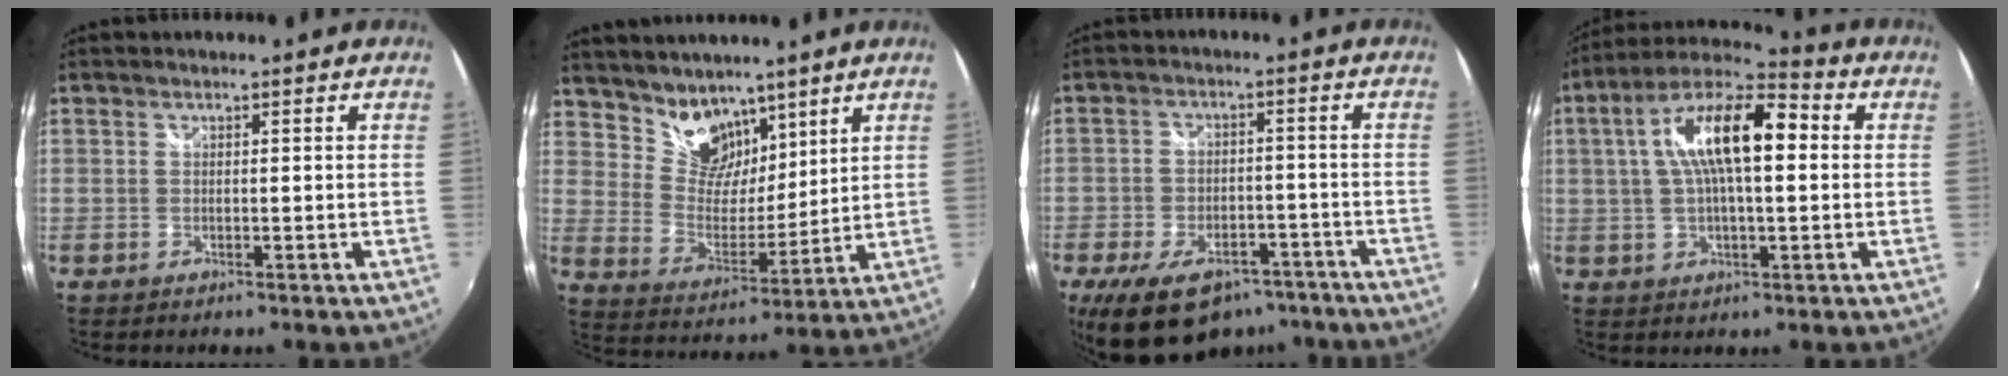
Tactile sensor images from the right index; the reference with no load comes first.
{"total": 10.9, "force": [8.1, 6.6, 3.2], "torque": [-0.058, 0.007, 0.155]}
{"total": 17.1, "force": [-11.7, 9.0, 8.6], "torque": [-0.183, -0.006, -0.165]}
{"total": 15.8, "force": [2.6, 5.8, 14.5], "torque": [-0.258, 0.027, 0.032]}